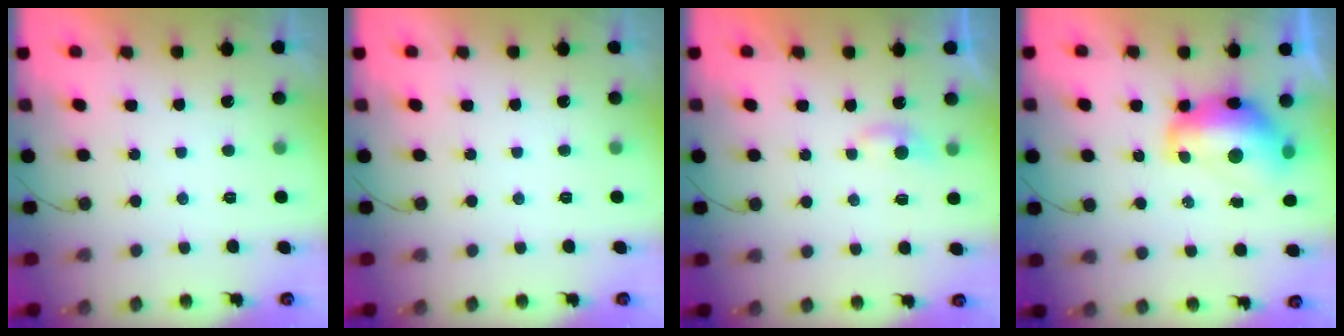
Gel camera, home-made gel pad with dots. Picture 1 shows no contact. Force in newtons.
{"total": 0.0}
{"total": 3.2, "press": 3.2, "slide": 0.4}
{"total": 13.6, "press": 13.5, "slide": 1.3}